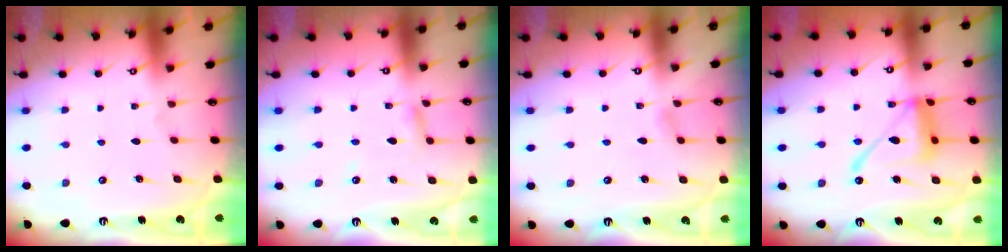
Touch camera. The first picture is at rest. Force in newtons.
{"total": 3.6, "press": 3.6, "slide": 0.3}
{"total": 3.6, "press": 3.5, "slide": 0.4}
{"total": 14.4, "press": 14.3, "slide": 1.2}